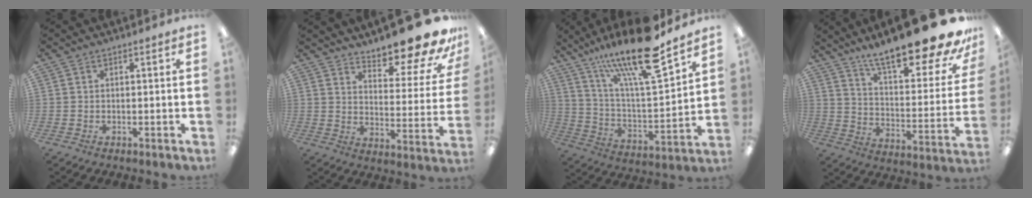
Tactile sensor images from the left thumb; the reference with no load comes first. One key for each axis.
{"total": 16.1, "fx": 13.8, "fy": 3.6, "fz": 7.4, "tx": -0.099, "ty": -0.112, "tz": 0.229}
{"total": 22.3, "fx": 16.8, "fy": 5.2, "fz": 13.8, "tx": -0.242, "ty": -0.104, "tz": 0.278}
{"total": 22.2, "fx": 17.8, "fy": 4.6, "fz": 12.5, "tx": -0.185, "ty": -0.128, "tz": 0.288}